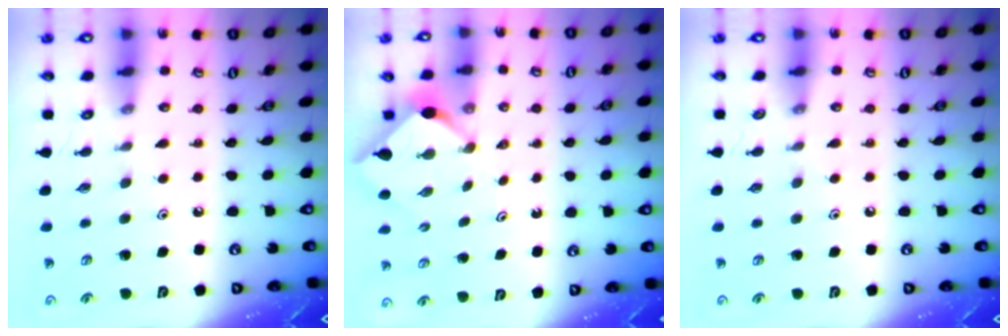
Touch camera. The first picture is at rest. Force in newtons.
{"total": 2.6, "press": 2.5, "slide": 0.3}
{"total": 2.7, "press": 2.7, "slide": 0.4}